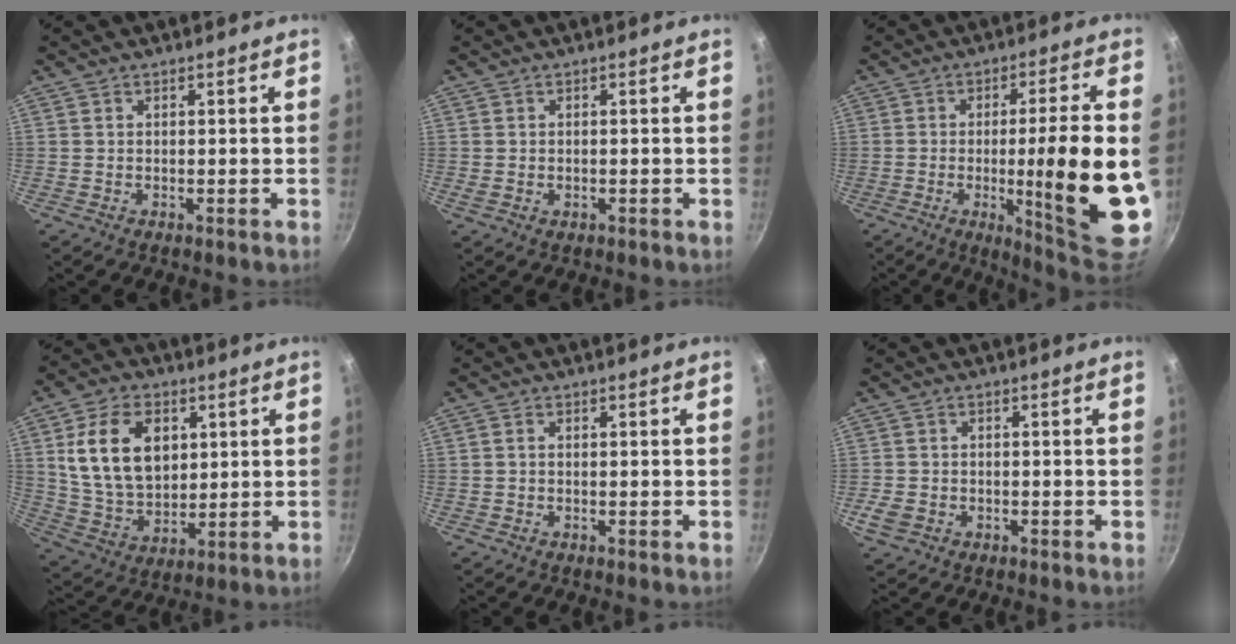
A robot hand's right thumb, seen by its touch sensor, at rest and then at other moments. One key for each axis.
{"total": 1.1, "fx": -0.2, "fy": 0.8, "fz": 0.8, "tx": -0.011, "ty": 0.000, "tz": -0.004}
{"total": 20.3, "fx": -3.2, "fy": 3.0, "fz": 19.8, "tx": -0.271, "ty": -0.003, "tz": -0.037}
{"total": 15.8, "fx": 4.2, "fy": 10.8, "fz": 10.8, "tx": -0.170, "ty": -0.012, "tz": 0.085}
{"total": 0.6, "fx": 0.0, "fy": 0.3, "fz": 0.5, "tx": -0.009, "ty": 0.004, "tz": 0.000}
{"total": 3.9, "fx": -1.3, "fy": 3.0, "fz": 2.1, "tx": -0.042, "ty": 0.006, "tz": -0.022}